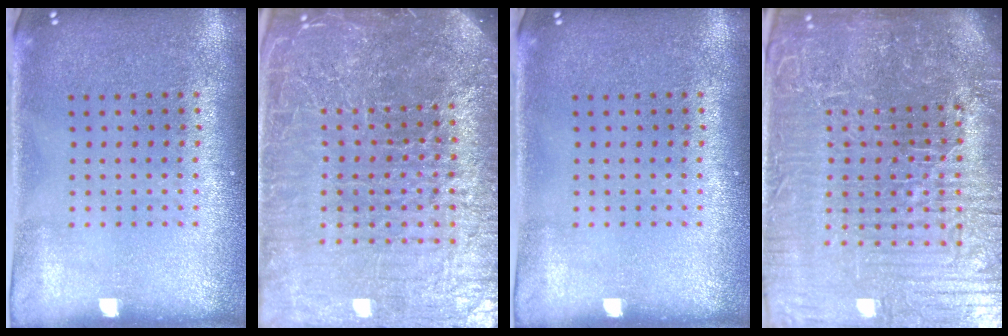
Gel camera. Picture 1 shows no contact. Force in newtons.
{"total": 6.6, "press": 5.9, "slide": 3.1}
{"total": 0.0}
{"total": 7.4, "press": 6.6, "slide": 3.5}